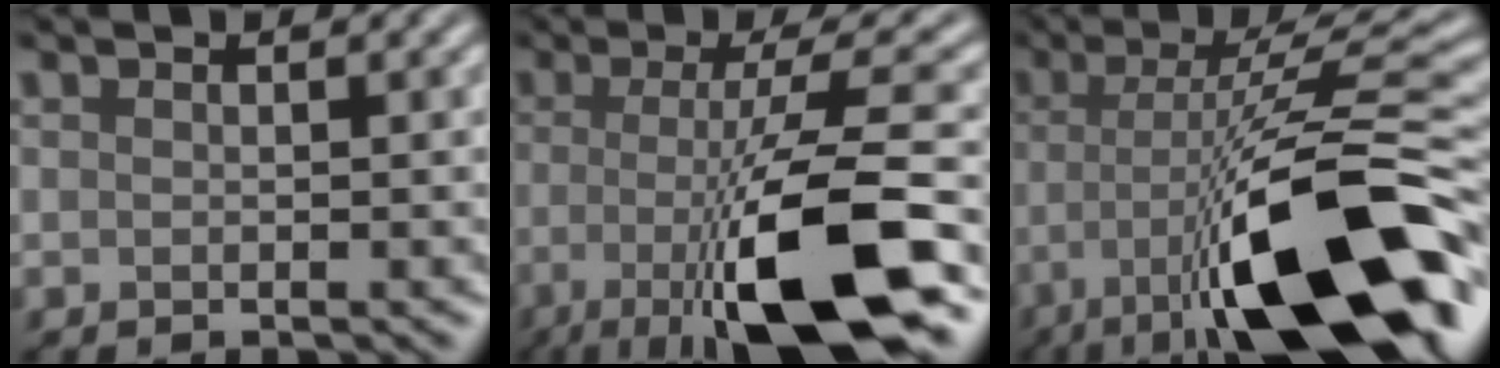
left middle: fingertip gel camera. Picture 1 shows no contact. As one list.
[{"total": 12.0, "force": [-4.6, 2.6, 10.7], "torque": [-0.163, 0.005, -0.086]}, {"total": 15.0, "force": [-6.3, 3.9, 13.0], "torque": [-0.216, -0.001, -0.104]}]